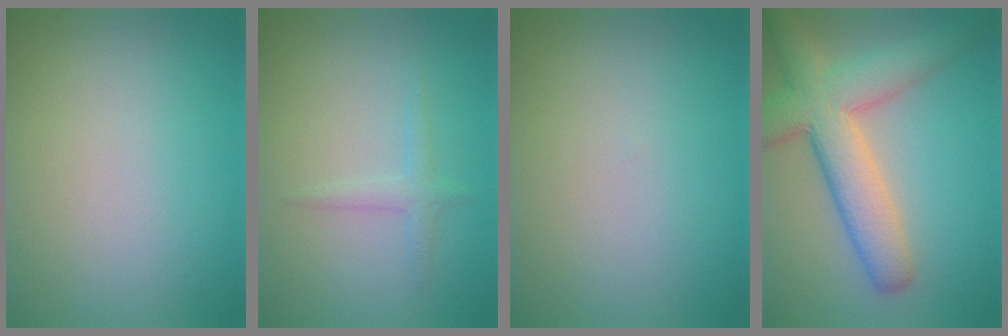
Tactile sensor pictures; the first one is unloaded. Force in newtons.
{"total": 1.3, "press": 1.3, "slide": 0.0}
{"total": 0.0}
{"total": 7.8, "press": 7.8, "slide": 0.4}